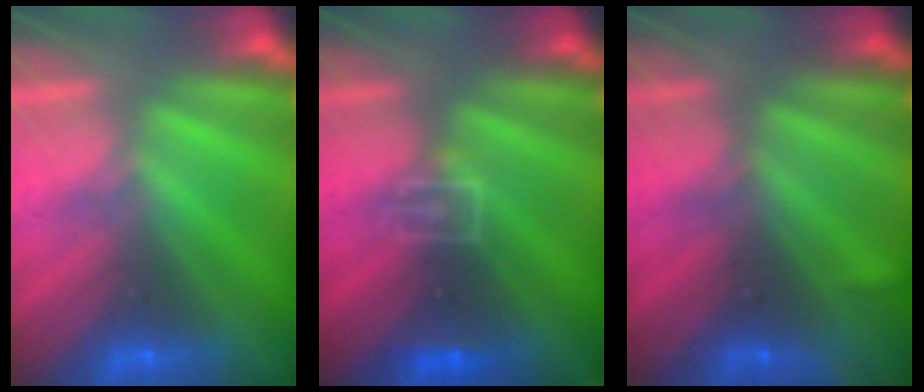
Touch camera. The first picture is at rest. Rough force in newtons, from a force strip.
{"total": 2.9}
{"total": 1.7}